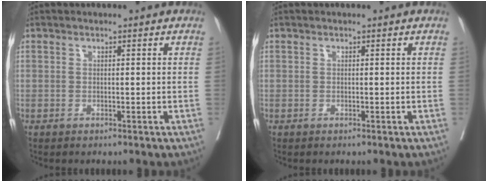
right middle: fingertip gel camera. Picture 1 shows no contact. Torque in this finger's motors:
{"motor_torque": [-0.13, 0.10, -0.01, 0.00]}